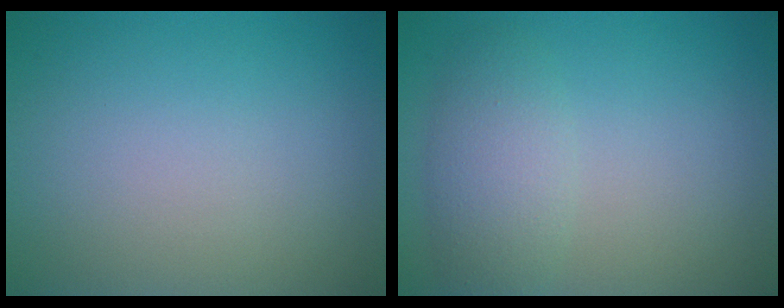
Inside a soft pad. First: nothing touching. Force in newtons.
{"total": 3.2, "press": 3.2, "slide": 0.1}